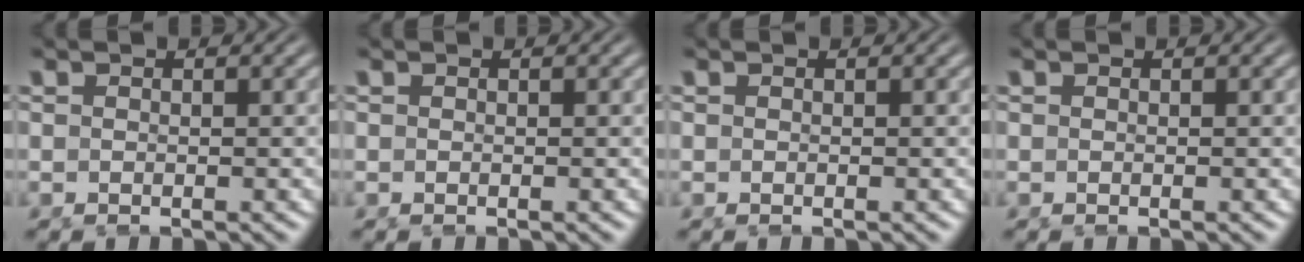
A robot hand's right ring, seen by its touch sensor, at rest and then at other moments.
{"total": 0.0}
{"total": 0.0}
{"total": 0.0}